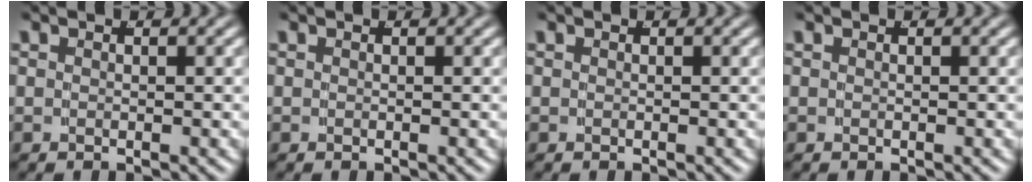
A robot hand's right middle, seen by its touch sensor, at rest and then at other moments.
{"total": 0.0}
{"total": 0.0}
{"total": 0.0}